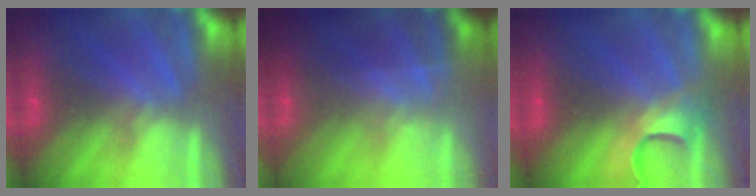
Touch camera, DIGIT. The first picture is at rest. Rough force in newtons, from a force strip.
{"total": 1.7}
{"total": 4.6}